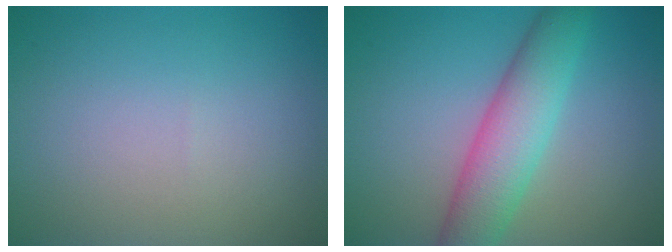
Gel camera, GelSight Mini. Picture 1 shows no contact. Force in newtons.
{"total": 6.0, "press": 6.0, "slide": 0.2}